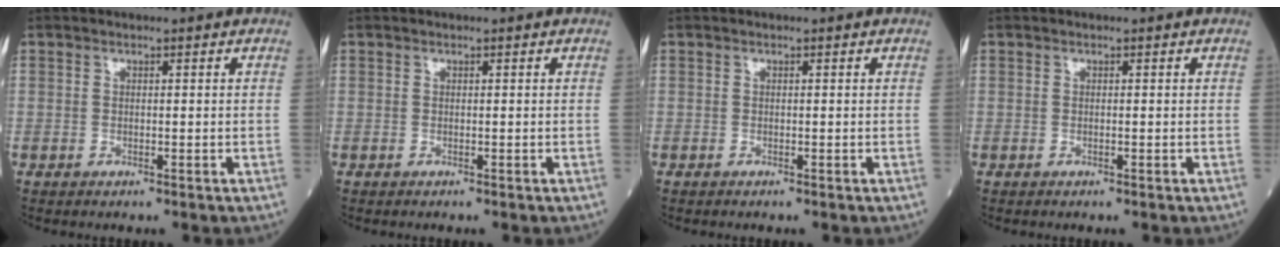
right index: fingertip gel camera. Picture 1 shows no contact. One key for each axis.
{"total": 0.0}
{"total": 0.0}
{"total": 0.0}